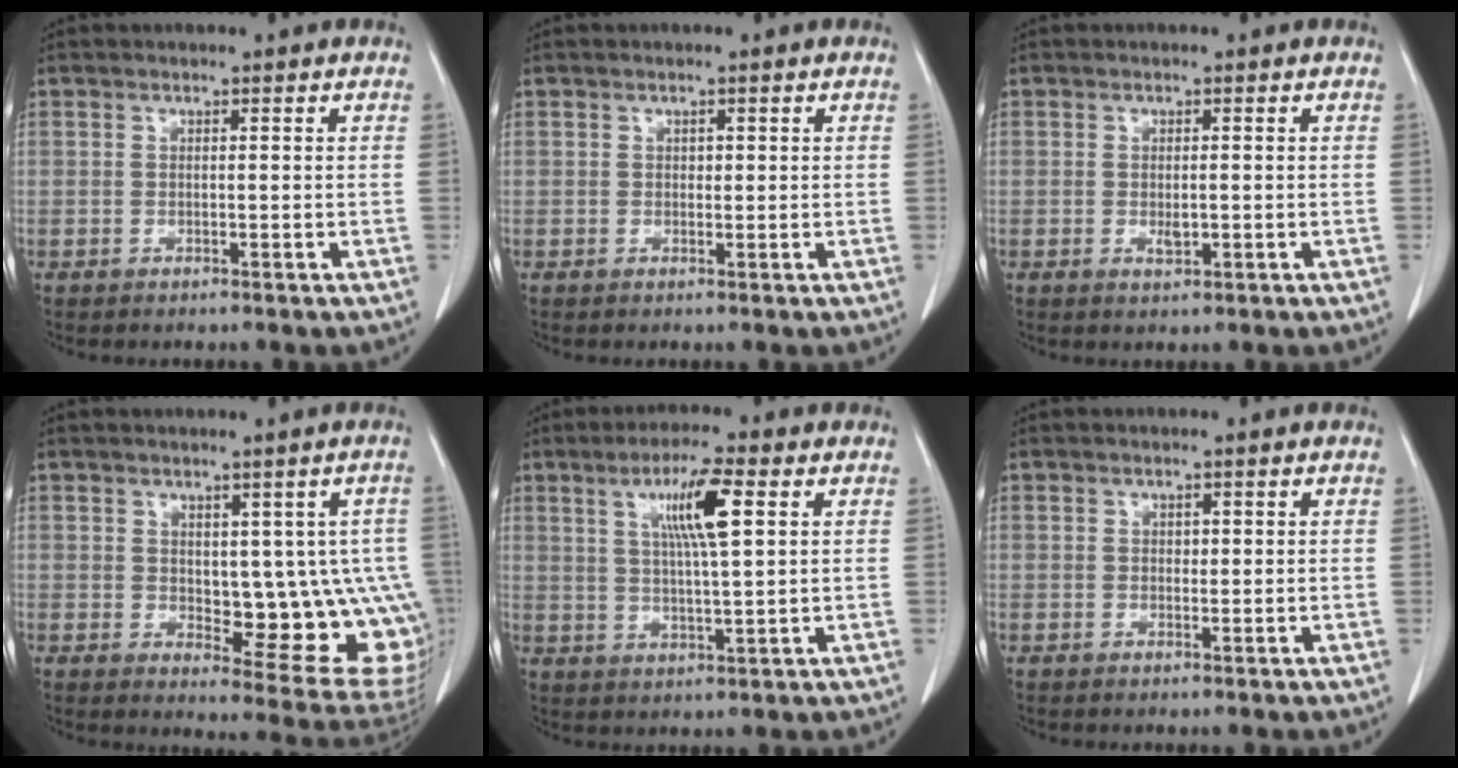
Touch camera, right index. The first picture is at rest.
{"total": 0.6, "force": [0.2, 0.5, 0.4], "torque": [-0.002, 0.000, 0.003]}
{"total": 1.8, "force": [-0.3, 0.7, 1.6], "torque": [-0.029, -0.001, 0.001]}
{"total": 12.9, "force": [-0.1, 5.6, 11.7], "torque": [-0.108, 0.002, 0.017]}
{"total": 8.3, "force": [3.0, 0.4, 7.8], "torque": [-0.141, 0.005, 0.052]}
{"total": 0.7, "force": [0.3, 0.5, 0.4], "torque": [-0.002, 0.000, 0.004]}